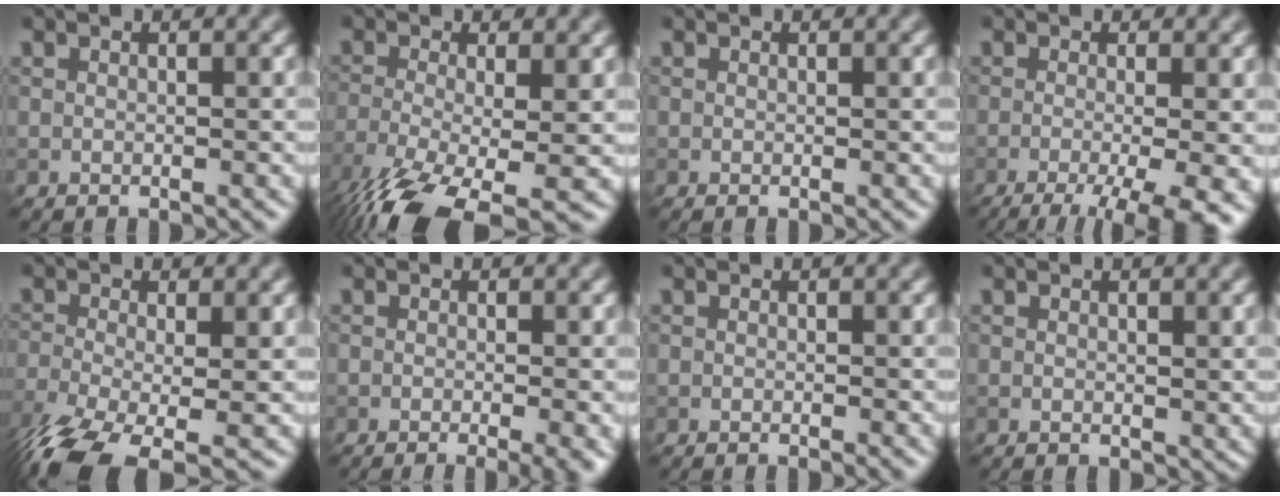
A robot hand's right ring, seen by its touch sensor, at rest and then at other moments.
{"total": 10.5, "force": [-5.8, 3.5, 7.9], "torque": [-0.165, -0.039, -0.100]}
{"total": 0.0}
{"total": 9.9, "force": [-3.7, 3.6, 8.4], "torque": [-0.093, -0.008, -0.048]}
{"total": 9.4, "force": [-5.1, 3.6, 7.0], "torque": [-0.153, -0.041, -0.091]}
{"total": 3.9, "force": [-1.0, 1.3, 3.5], "torque": [-0.034, -0.009, -0.011]}
{"total": 0.6, "force": [-0.1, 0.2, 0.6], "torque": [-0.004, -0.003, -0.005]}
{"total": 0.8, "force": [0.4, 0.5, 0.4], "torque": [-0.004, -0.002, 0.008]}